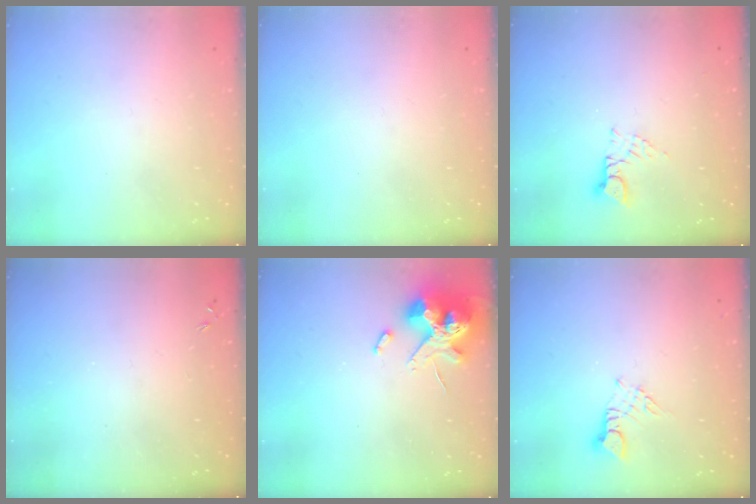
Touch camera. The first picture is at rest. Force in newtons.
{"total": 0.0}
{"total": 3.0, "press": 3.0, "slide": 0.4}
{"total": 0.0}
{"total": 13.9, "press": 13.8, "slide": 2.1}
{"total": 2.3, "press": 2.3, "slide": 0.3}